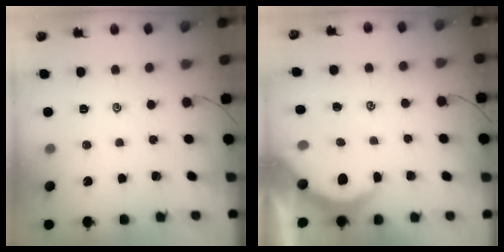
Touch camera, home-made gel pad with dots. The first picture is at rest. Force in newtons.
{"total": 4.4, "press": 4.4, "slide": 0.3}